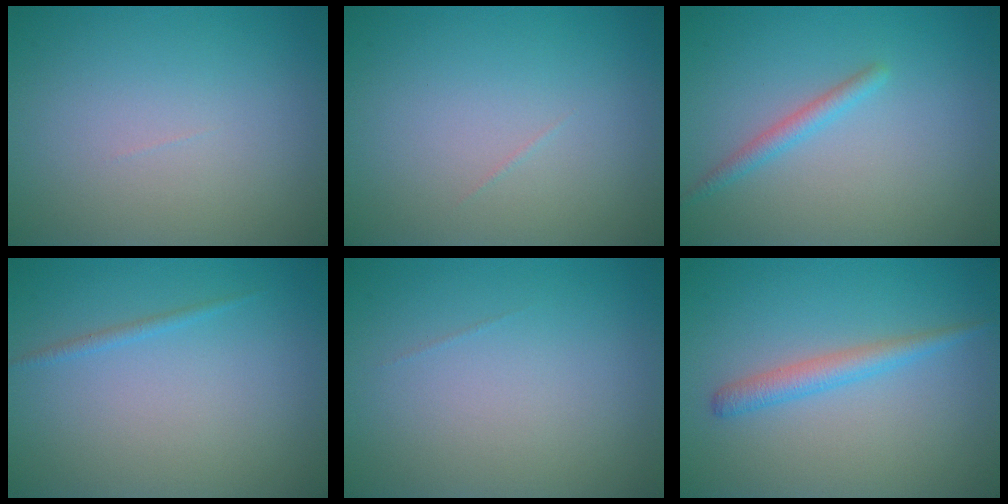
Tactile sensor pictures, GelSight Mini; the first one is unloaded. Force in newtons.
{"total": 0.0}
{"total": 1.5, "press": 1.5, "slide": 0.0}
{"total": 0.7, "press": 0.7, "slide": 0.1}
{"total": 0.0}
{"total": 2.2, "press": 2.2, "slide": 0.2}